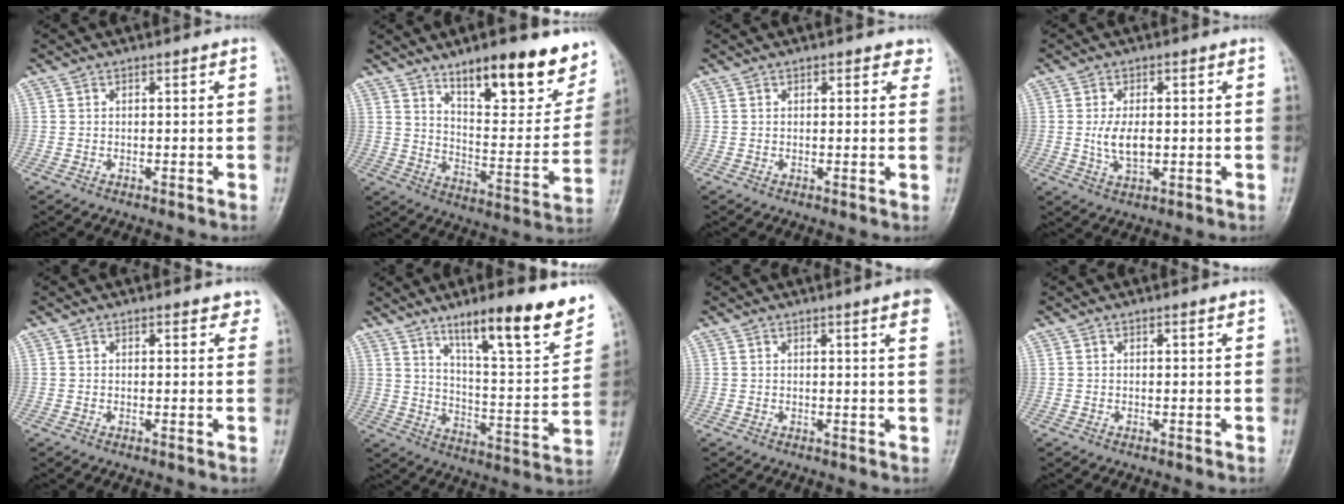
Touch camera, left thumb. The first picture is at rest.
{"total": 20.3, "force": [13.4, 7.0, 13.7], "torque": [-0.134, -0.074, 0.203]}
{"total": 2.8, "force": [1.7, 1.6, 1.6], "torque": [0.005, -0.004, 0.016]}
{"total": 5.5, "force": [-0.1, 2.9, 4.6], "torque": [-0.088, -0.007, 0.000]}
{"total": 2.4, "force": [1.8, 1.1, 1.1], "torque": [0.011, -0.004, 0.015]}
{"total": 20.0, "force": [12.8, 3.8, 14.8], "torque": [-0.186, -0.064, 0.204]}
{"total": 5.0, "force": [3.1, 0.3, 3.9], "torque": [-0.041, -0.004, 0.031]}
{"total": 0.7, "force": [0.5, 0.1, 0.4], "torque": [-0.007, -0.002, 0.008]}